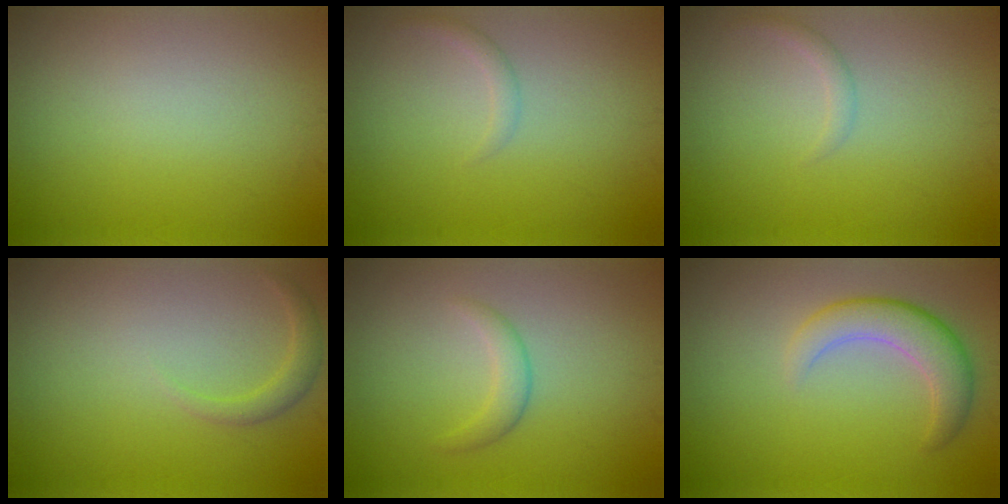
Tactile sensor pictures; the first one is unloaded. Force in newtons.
{"total": 1.0, "press": 1.0, "slide": 0.0}
{"total": 1.0, "press": 1.0, "slide": 0.0}
{"total": 1.5, "press": 1.5, "slide": 0.2}
{"total": 1.7, "press": 1.7, "slide": 0.2}
{"total": 3.8, "press": 3.8, "slide": 0.4}